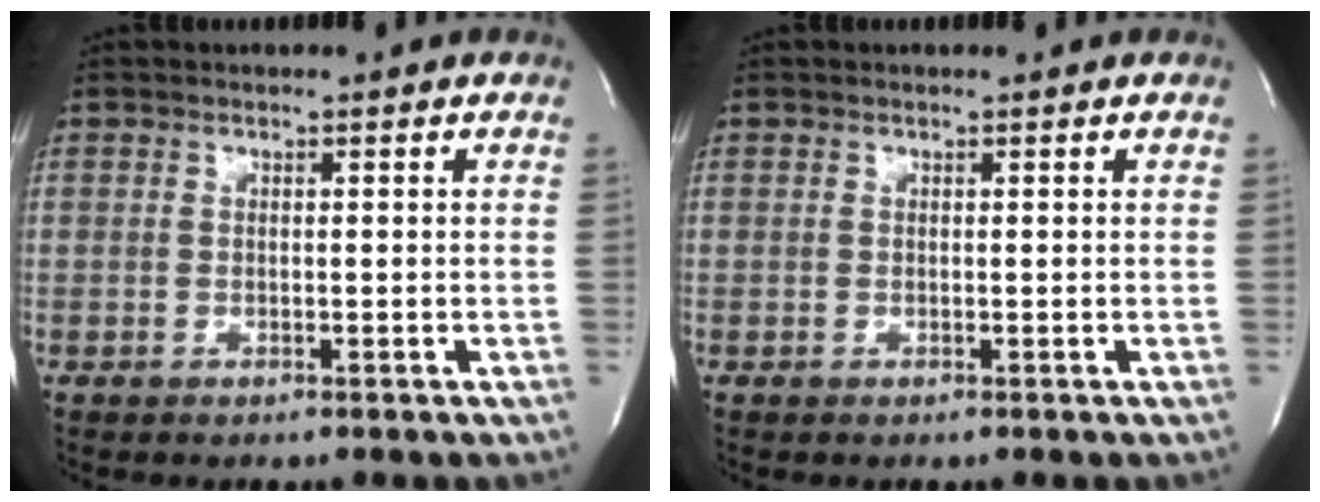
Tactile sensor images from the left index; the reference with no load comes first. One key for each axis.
{"total": 0.0}